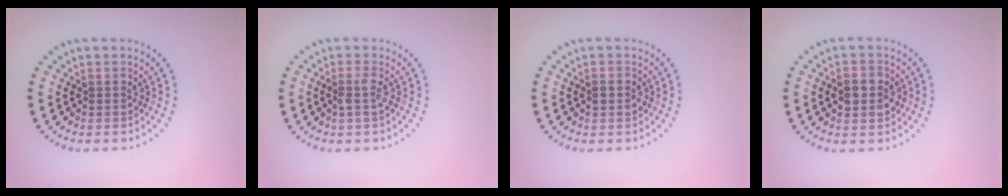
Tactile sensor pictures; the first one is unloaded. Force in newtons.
{"total": 1.3, "press": 1.2, "slide": 0.7}
{"total": 1.5, "press": 1.5, "slide": 0.2}
{"total": 2.7, "press": 2.7, "slide": 0.3}